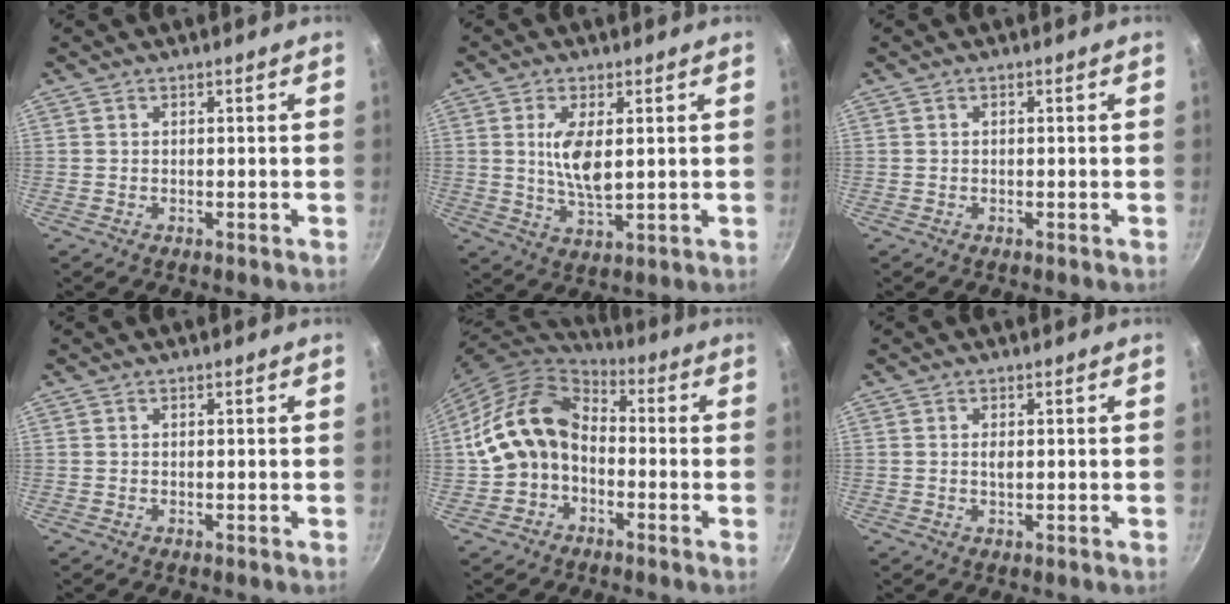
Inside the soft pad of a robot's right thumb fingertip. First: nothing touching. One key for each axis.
{"total": 7.7, "fx": 1.3, "fy": 3.1, "fz": 6.9, "tx": -0.130, "ty": -0.014, "tz": 0.031}
{"total": 0.0}
{"total": 0.0}
{"total": 13.6, "fx": -1.9, "fy": 10.3, "fz": 8.7, "tx": -0.132, "ty": 0.049, "tz": -0.047}
{"total": 1.2, "fx": 0.1, "fy": 0.5, "fz": 1.1, "tx": -0.019, "ty": 0.000, "tz": 0.002}